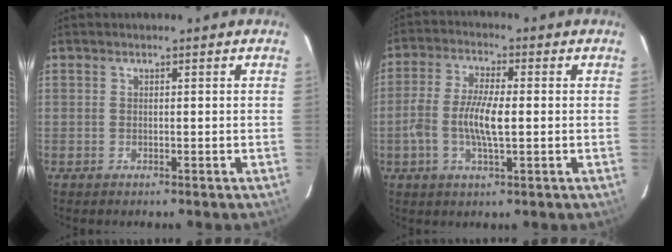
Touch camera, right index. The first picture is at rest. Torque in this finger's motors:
{"motor_torque": [0.31, -0.11, 0.33, 0.14]}